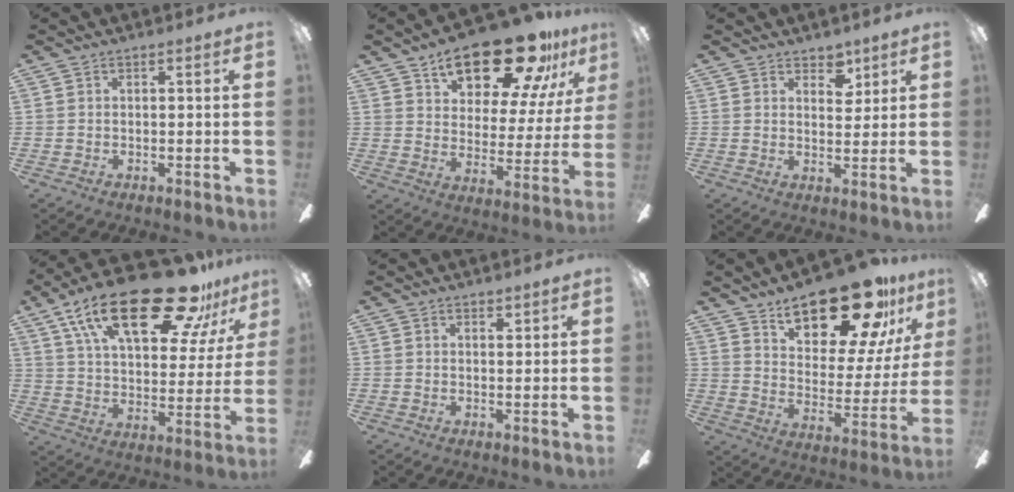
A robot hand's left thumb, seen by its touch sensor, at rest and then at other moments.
{"total": 21.3, "force": [14.9, 8.7, 12.5], "torque": [-0.195, -0.086, 0.252]}
{"total": 5.0, "force": [3.7, 2.8, 1.6], "torque": [-0.002, -0.020, 0.062]}
{"total": 30.1, "force": [18.8, 12.0, 20.2], "torque": [-0.324, -0.107, 0.311]}
{"total": 1.1, "force": [1.0, 0.4, 0.4], "torque": [-0.001, -0.004, 0.016]}
{"total": 22.9, "force": [16.6, 8.5, 13.3], "torque": [-0.202, -0.105, 0.279]}